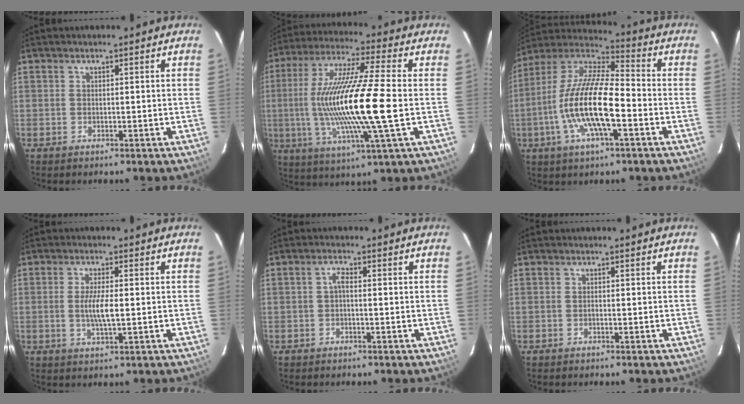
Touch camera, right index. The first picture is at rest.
{"total": 20.1, "force": [-1.4, 1.3, 20.0], "torque": [-0.381, -0.009, -0.026]}
{"total": 17.7, "force": [-4.8, 4.9, 16.3], "torque": [-0.319, -0.006, -0.100]}
{"total": 4.9, "force": [-0.3, 0.8, 4.8], "torque": [-0.091, -0.005, -0.005]}
{"total": 1.6, "force": [-0.3, 0.6, 1.4], "torque": [-0.029, 0.008, -0.008]}
{"total": 0.0}